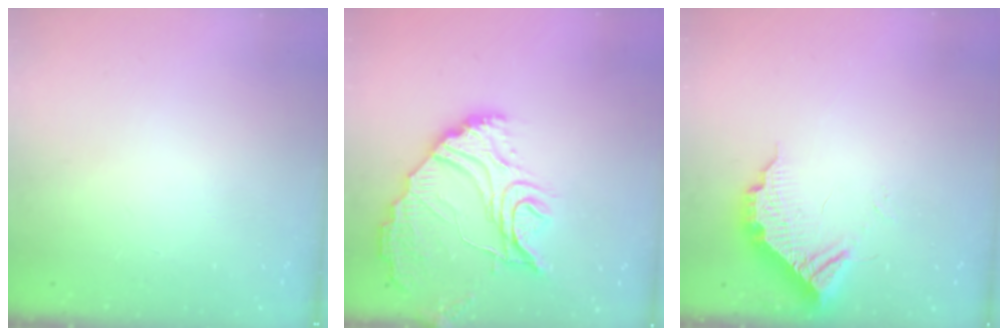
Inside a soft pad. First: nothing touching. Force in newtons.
{"total": 17.9, "press": 17.9, "slide": 0.6}
{"total": 10.8, "press": 10.8, "slide": 0.3}